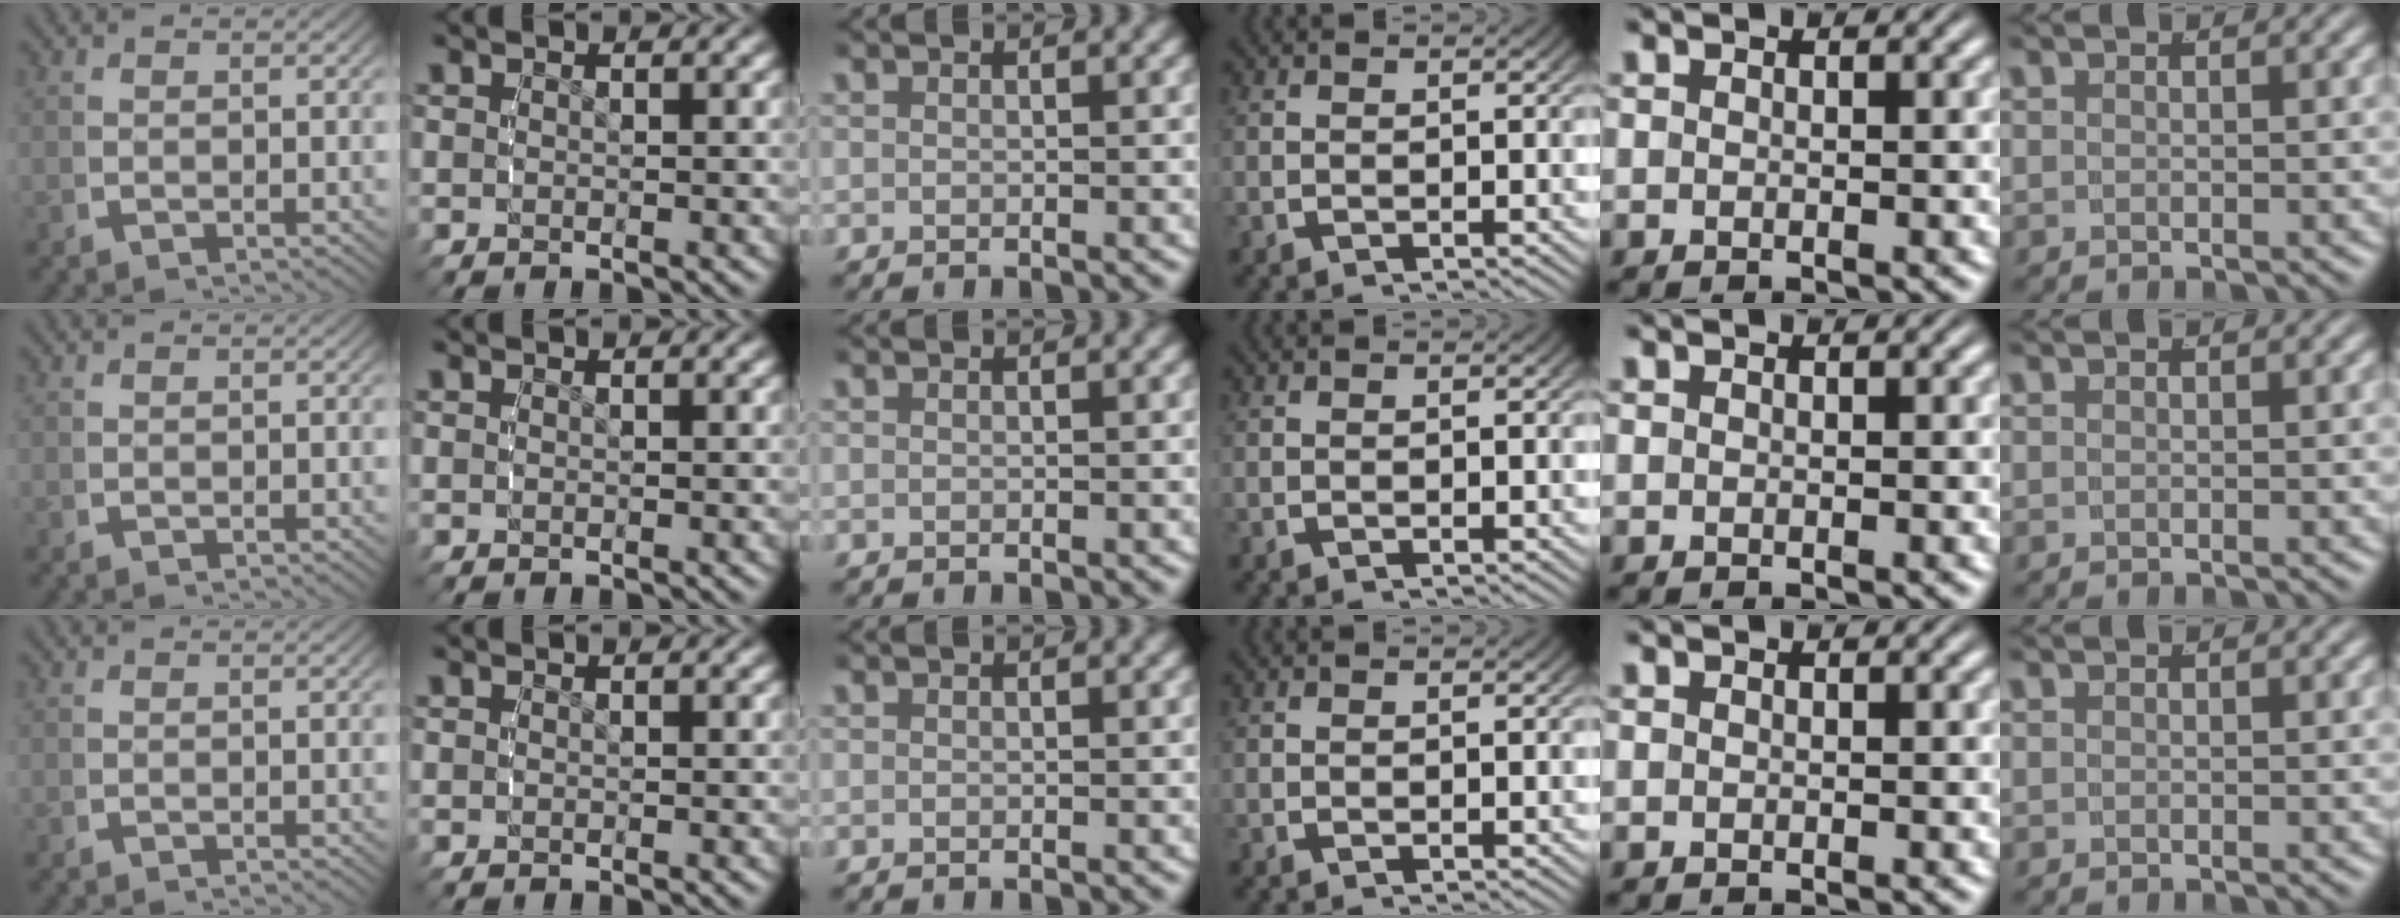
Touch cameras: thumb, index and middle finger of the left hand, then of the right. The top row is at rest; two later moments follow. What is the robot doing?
{"motion": "reach", "object": "jar lid"}